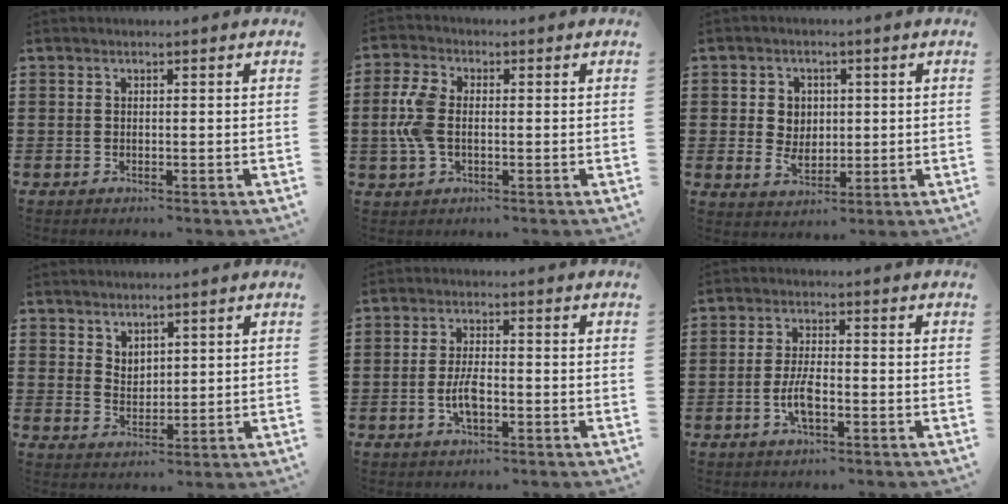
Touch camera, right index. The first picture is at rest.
{"total": 6.4, "force": [-0.3, 3.7, 5.1], "torque": [-0.133, -0.002, -0.013]}
{"total": 4.0, "force": [0.3, 3.5, 1.8], "torque": [-0.040, 0.007, 0.001]}
{"total": 2.9, "force": [2.6, 1.4, 0.0], "torque": [-0.007, 0.001, 0.050]}
{"total": 4.6, "force": [-1.3, 1.7, 4.0], "torque": [-0.092, -0.001, -0.029]}
{"total": 4.7, "force": [-1.6, 1.5, 4.2], "torque": [-0.093, 0.000, -0.034]}